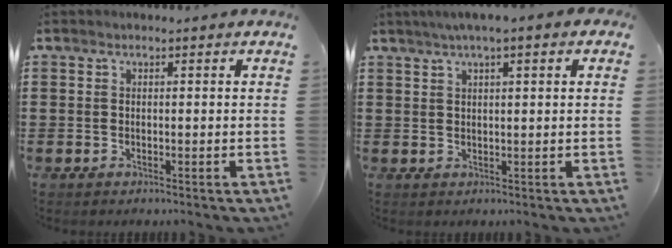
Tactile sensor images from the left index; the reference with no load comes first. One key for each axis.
{"total": 2.8, "fx": 1.6, "fy": 0.1, "fz": 2.3, "tx": -0.047, "ty": 0.003, "tz": 0.027}